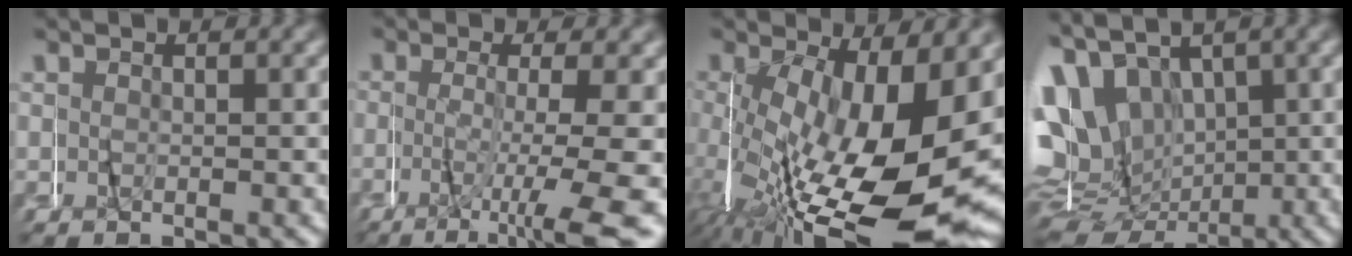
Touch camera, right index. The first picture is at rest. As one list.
[{"total": 6.4, "force": [-3.0, 0.9, 5.6], "torque": [-0.079, -0.012, -0.041]}, {"total": 16.2, "force": [-3.7, 7.0, 14.1], "torque": [-0.247, -0.049, -0.020]}, {"total": 13.6, "force": [0.2, 11.9, 6.6], "torque": [-0.139, -0.020, 0.005]}]